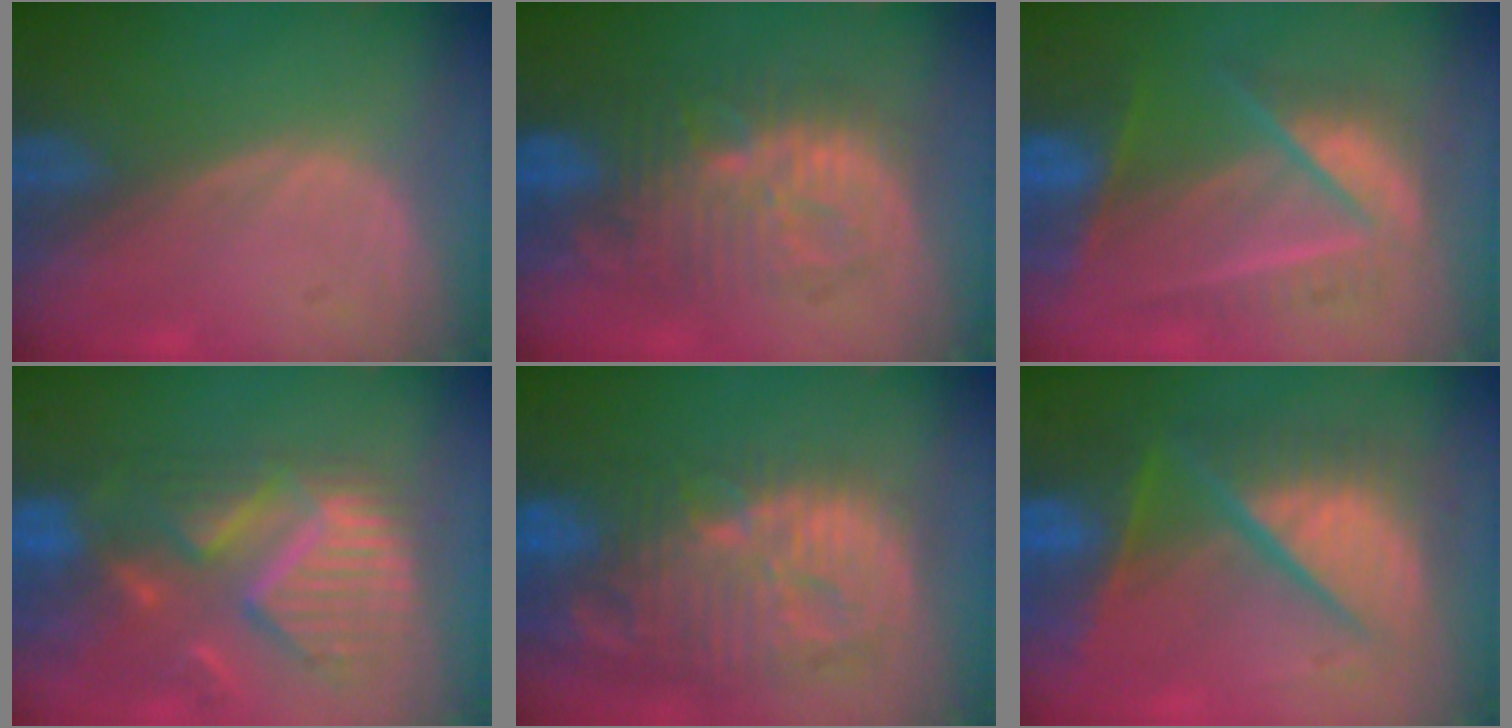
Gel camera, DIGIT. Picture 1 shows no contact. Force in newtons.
{"total": 9.6, "press": 9.6, "slide": 0.2}
{"total": 8.6, "press": 8.0, "slide": 3.1}
{"total": 12.6, "press": 10.7, "slide": 6.8}
{"total": 14.4, "press": 12.5, "slide": 7.0}
{"total": 11.0, "press": 11.0, "slide": 1.3}